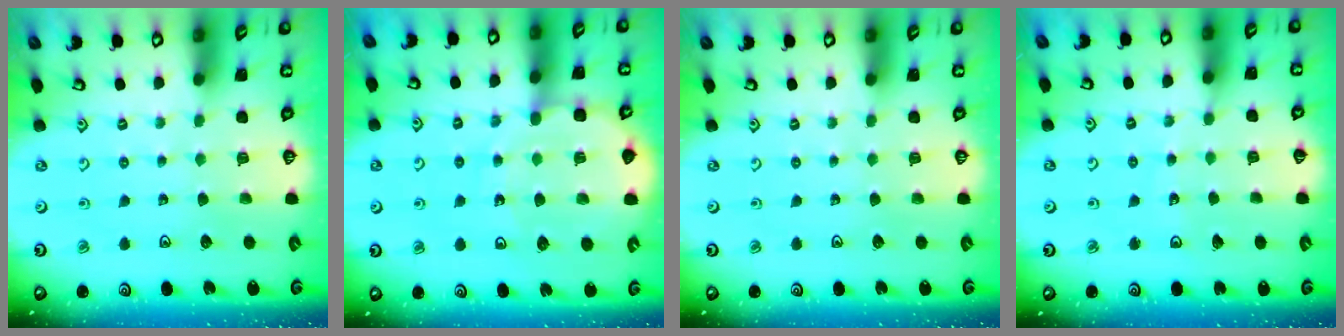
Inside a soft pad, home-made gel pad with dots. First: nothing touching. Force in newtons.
{"total": 10.0, "press": 9.7, "slide": 2.6}
{"total": 0.0}
{"total": 4.4, "press": 4.4, "slide": 0.4}